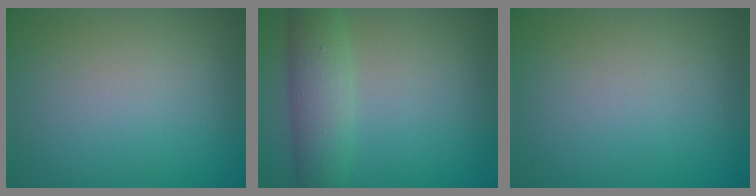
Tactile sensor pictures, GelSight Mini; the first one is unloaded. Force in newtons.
{"total": 4.5, "press": 4.4, "slide": 0.2}
{"total": 0.0}